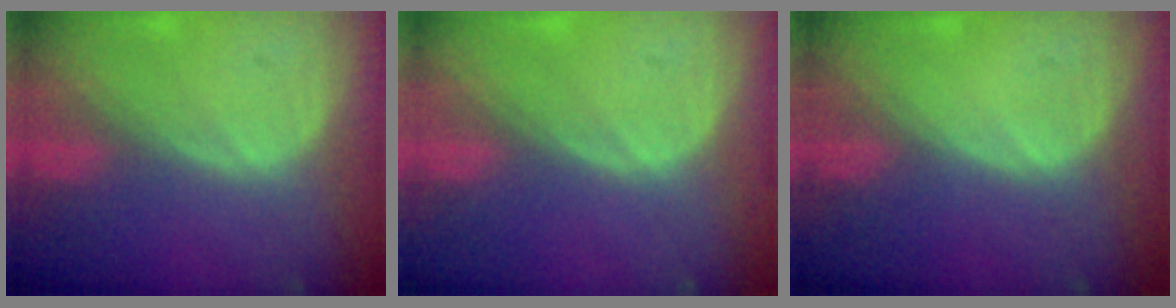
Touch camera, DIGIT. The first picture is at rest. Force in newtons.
{"total": 0.0}
{"total": 0.0}